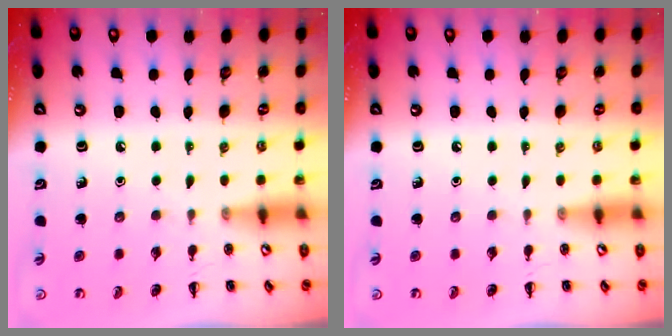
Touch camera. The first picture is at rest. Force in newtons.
{"total": 0.0}